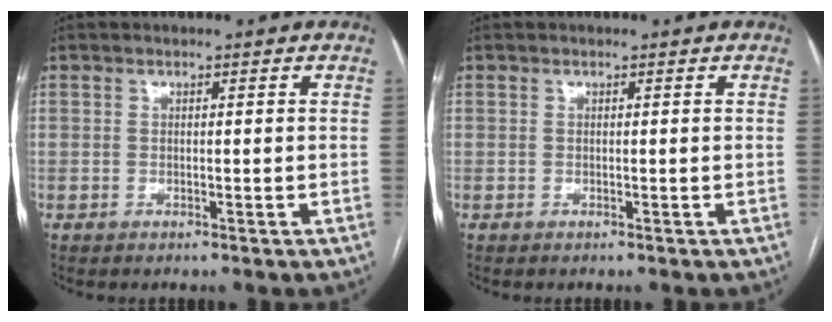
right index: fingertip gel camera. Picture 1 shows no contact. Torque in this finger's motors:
{"motor_torque": [0.00, 0.00, 0.00, 0.01]}